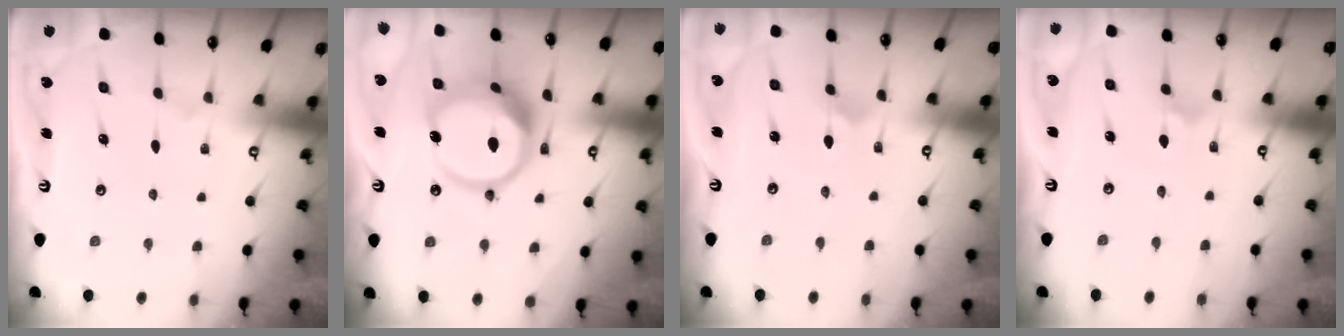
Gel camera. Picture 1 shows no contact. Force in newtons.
{"total": 15.7, "press": 15.6, "slide": 1.6}
{"total": 2.6, "press": 2.6, "slide": 0.3}
{"total": 2.0, "press": 2.0, "slide": 0.3}